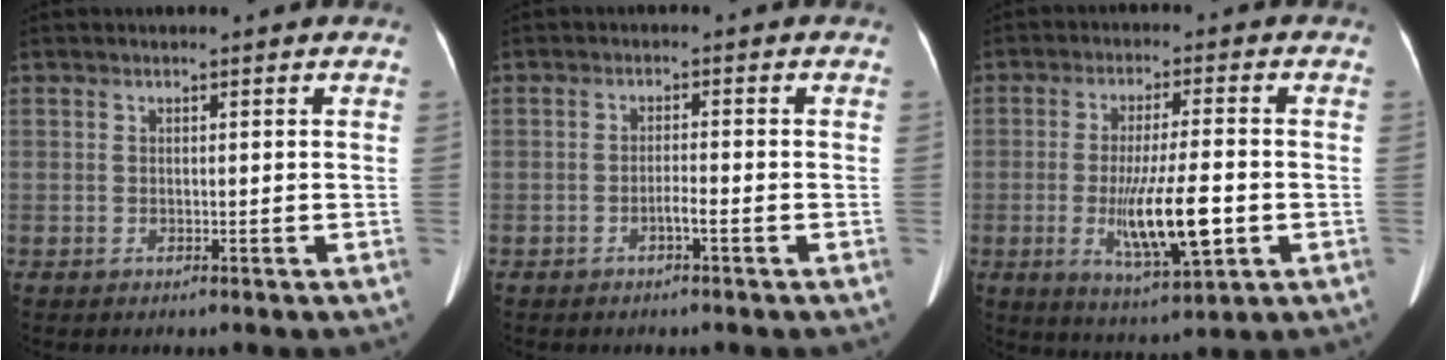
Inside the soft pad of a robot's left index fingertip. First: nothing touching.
{"total": 1.8, "force": [-1.1, -0.1, 1.5], "torque": [-0.026, 0.001, -0.020]}
{"total": 11.0, "force": [-2.6, 1.5, 10.6], "torque": [-0.191, -0.020, -0.039]}